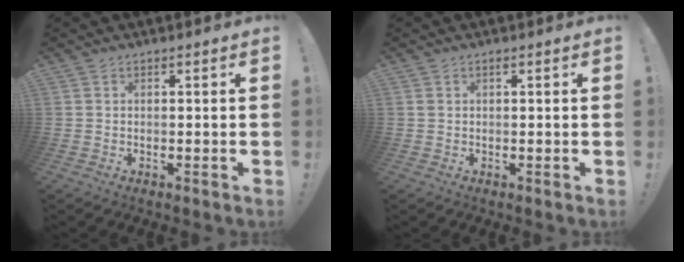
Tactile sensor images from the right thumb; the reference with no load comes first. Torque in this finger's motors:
{"motor_torque": [0.00, -0.04, 0.00, 0.11, 0.00]}